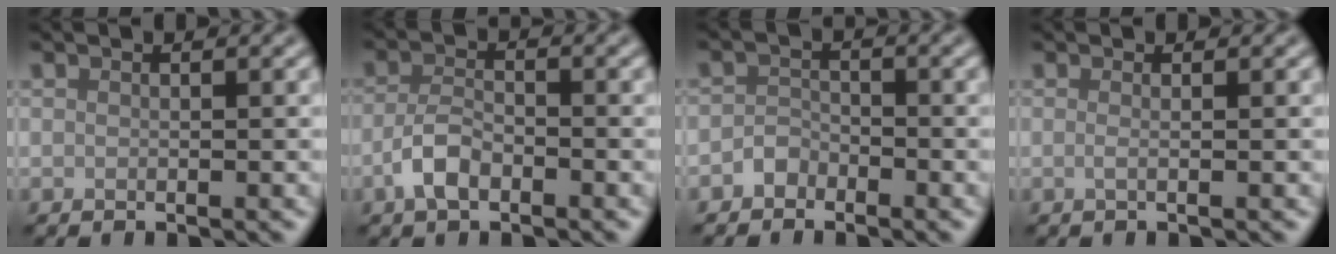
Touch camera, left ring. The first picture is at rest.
{"total": 2.9, "force": [-1.6, 1.3, 2.0], "torque": [-0.043, 0.004, -0.039]}
{"total": 1.4, "force": [-1.1, 0.9, 0.1], "torque": [0.002, 0.009, -0.022]}
{"total": 1.0, "force": [-0.1, 0.3, 0.9], "torque": [-0.012, -0.003, -0.006]}